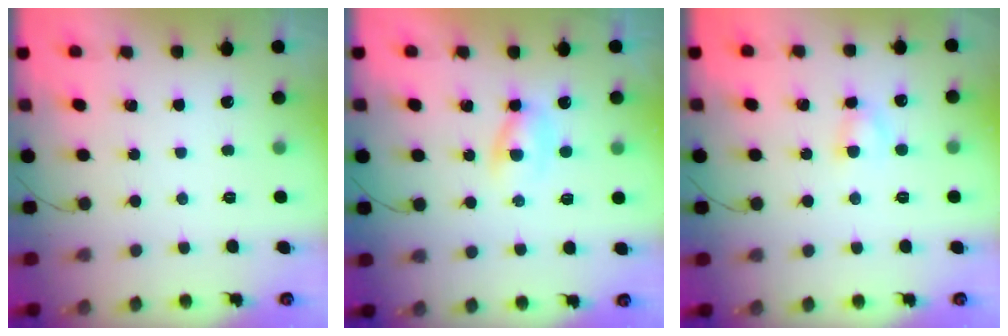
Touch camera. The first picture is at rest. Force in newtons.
{"total": 2.3, "press": 2.2, "slide": 0.8}
{"total": 3.0, "press": 2.8, "slide": 0.9}